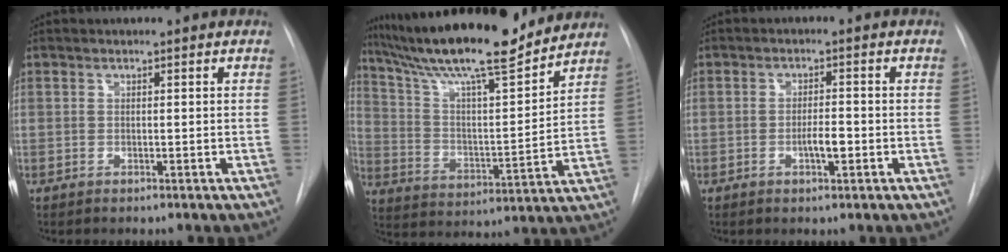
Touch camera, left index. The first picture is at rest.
{"total": 20.7, "force": [17.9, 2.1, 10.2], "torque": [-0.181, 0.002, 0.290]}
{"total": 3.0, "force": [-1.0, 0.8, 2.7], "torque": [-0.046, 0.002, -0.014]}